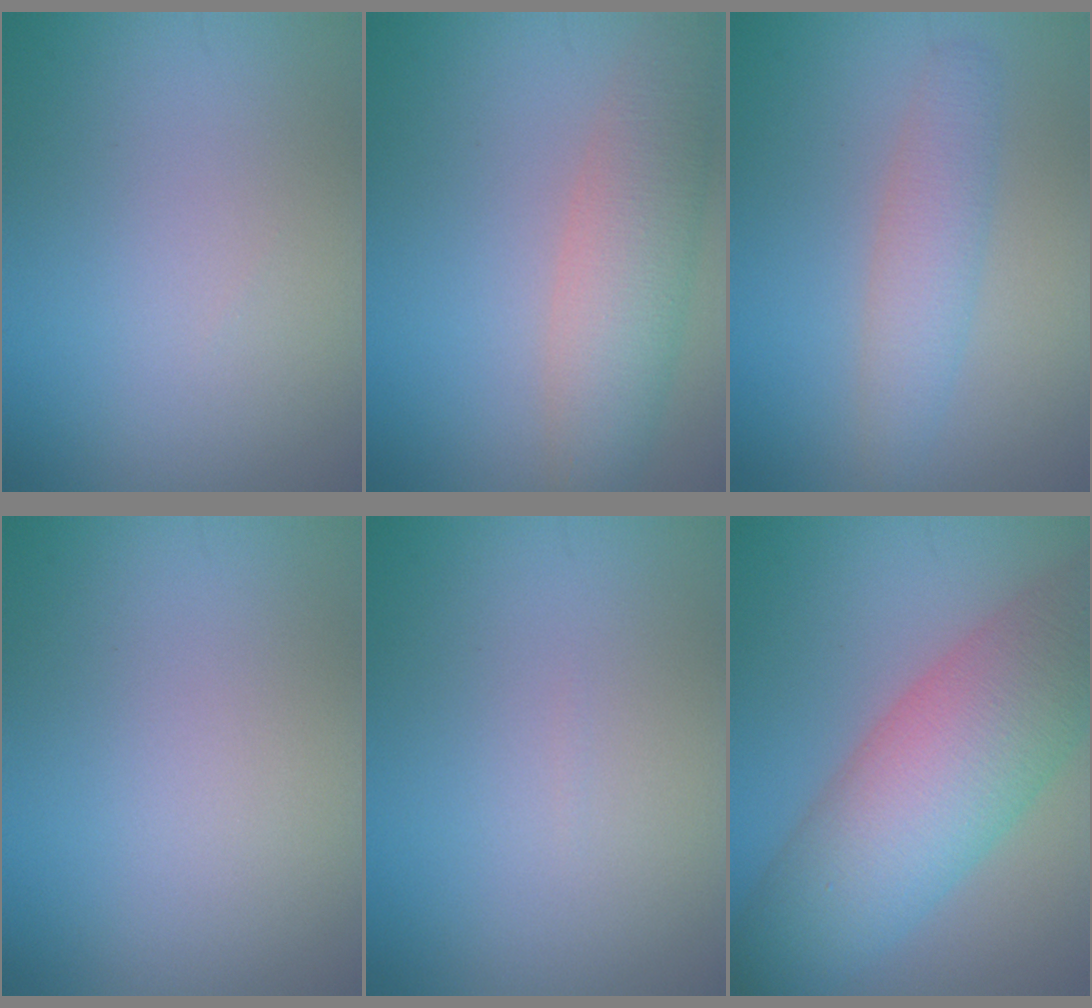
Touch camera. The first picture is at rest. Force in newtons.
{"total": 5.3, "press": 5.3, "slide": 0.1}
{"total": 3.0, "press": 3.0, "slide": 0.1}
{"total": 0.0}
{"total": 0.0}
{"total": 10.7, "press": 10.7, "slide": 0.6}